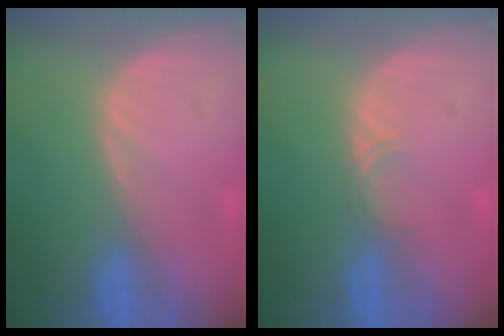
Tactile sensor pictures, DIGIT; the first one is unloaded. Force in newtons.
{"total": 1.1, "press": 1.1, "slide": 0.1}